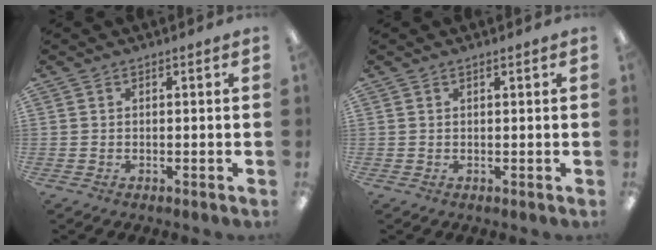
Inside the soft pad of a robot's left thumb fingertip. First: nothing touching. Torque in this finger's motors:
{"motor_torque": [-0.08, -0.13, -0.30, 0.06, 0.02]}